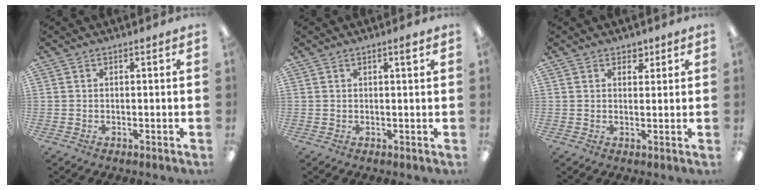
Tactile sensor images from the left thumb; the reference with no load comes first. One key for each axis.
{"total": 1.7, "fx": 1.0, "fy": 0.2, "fz": 1.4, "tx": -0.021, "ty": -0.002, "tz": 0.014}
{"total": 2.3, "fx": 1.6, "fy": 1.6, "fz": 0.5, "tx": 0.004, "ty": -0.007, "tz": 0.026}